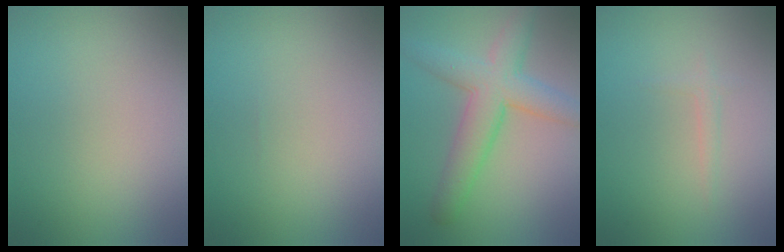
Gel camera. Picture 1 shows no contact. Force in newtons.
{"total": 0.0}
{"total": 5.9, "press": 5.9, "slide": 0.0}
{"total": 0.9, "press": 0.9, "slide": 0.1}